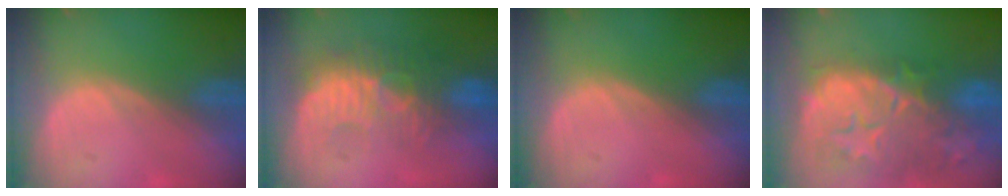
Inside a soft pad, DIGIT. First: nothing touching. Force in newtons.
{"total": 9.4, "press": 8.9, "slide": 2.9}
{"total": 0.0}
{"total": 14.3, "press": 11.9, "slide": 8.0}